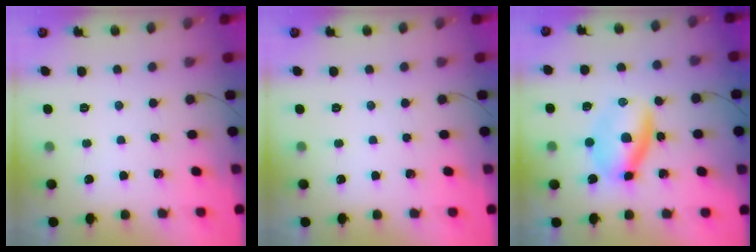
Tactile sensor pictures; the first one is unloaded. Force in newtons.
{"total": 0.0}
{"total": 6.9, "press": 6.7, "slide": 1.7}